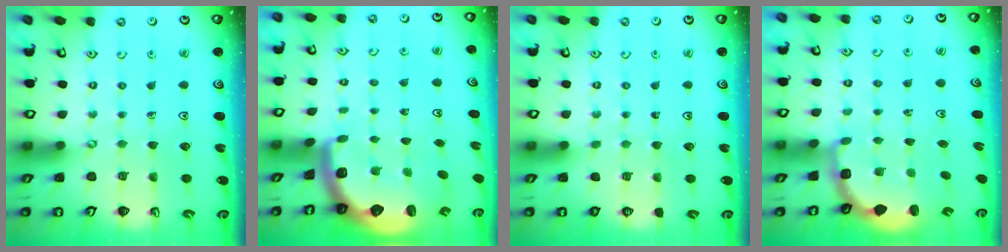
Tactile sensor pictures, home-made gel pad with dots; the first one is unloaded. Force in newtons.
{"total": 2.8, "press": 2.5, "slide": 1.4}
{"total": 0.0}
{"total": 2.8, "press": 2.4, "slide": 1.4}